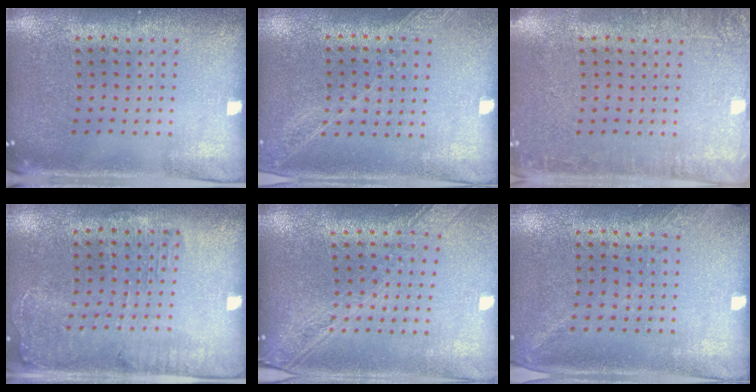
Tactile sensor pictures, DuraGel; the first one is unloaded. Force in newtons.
{"total": 1.3, "press": 1.2, "slide": 0.3}
{"total": 2.6, "press": 2.5, "slide": 0.5}
{"total": 1.4, "press": 1.4, "slide": 0.4}
{"total": 2.2, "press": 1.9, "slide": 1.2}
{"total": 1.3, "press": 1.0, "slide": 0.8}